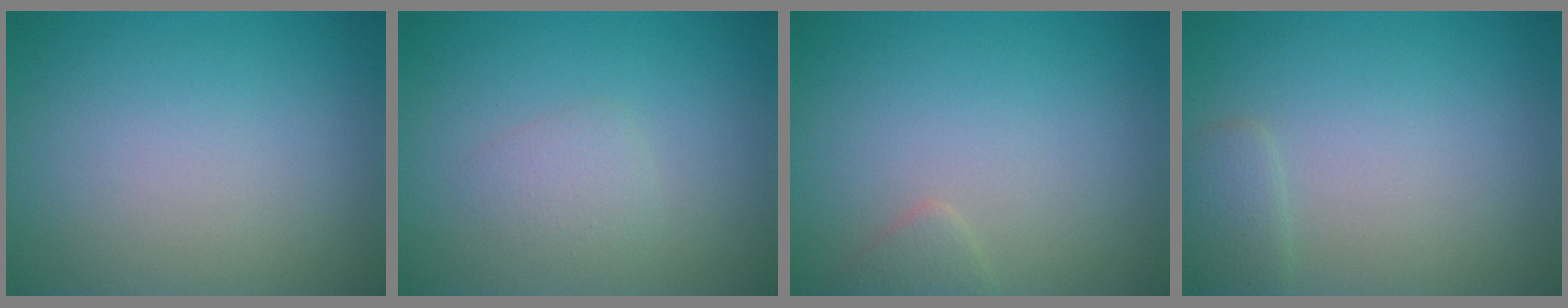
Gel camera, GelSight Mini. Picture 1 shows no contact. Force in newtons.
{"total": 1.4, "press": 1.4, "slide": 0.1}
{"total": 1.0, "press": 1.0, "slide": 0.1}
{"total": 1.4, "press": 1.4, "slide": 0.1}